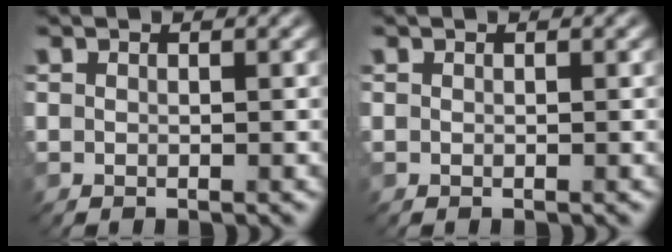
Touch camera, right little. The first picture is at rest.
{"total": 0.0}